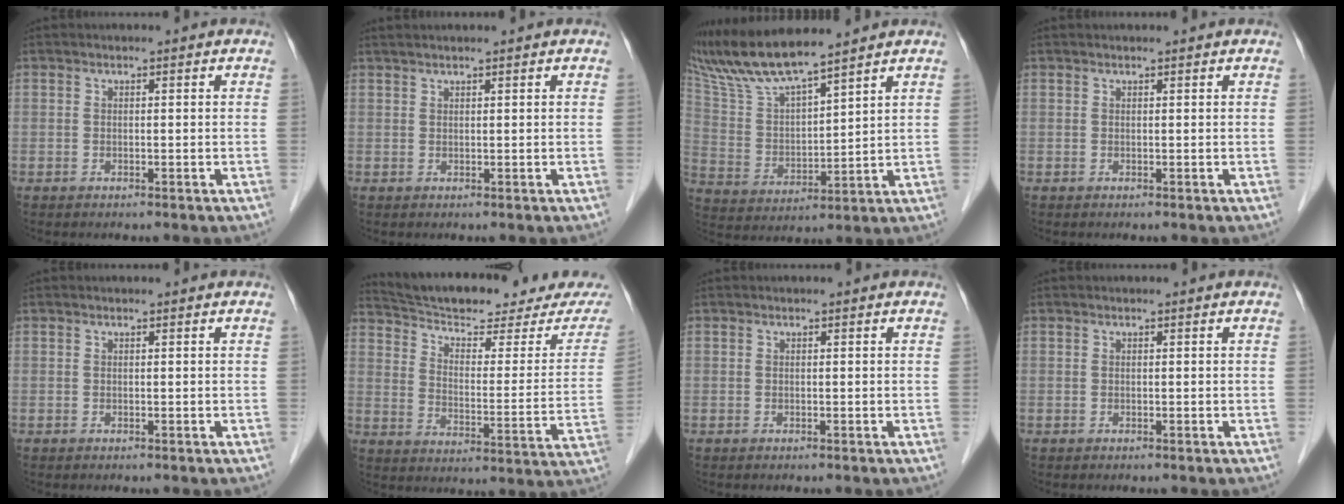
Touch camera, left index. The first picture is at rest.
{"total": 2.4, "force": [2.1, -0.1, 1.2], "torque": [-0.016, 0.024, 0.039]}
{"total": 12.9, "force": [11.6, 0.2, 5.5], "torque": [-0.124, 0.013, 0.236]}
{"total": 1.3, "force": [1.2, 0.0, 0.4], "torque": [-0.009, 0.015, 0.018]}
{"total": 0.0}
{"total": 21.6, "force": [19.9, 2.5, 8.2], "torque": [-0.120, -0.042, 0.269]}
{"total": 0.0}
{"total": 0.0}